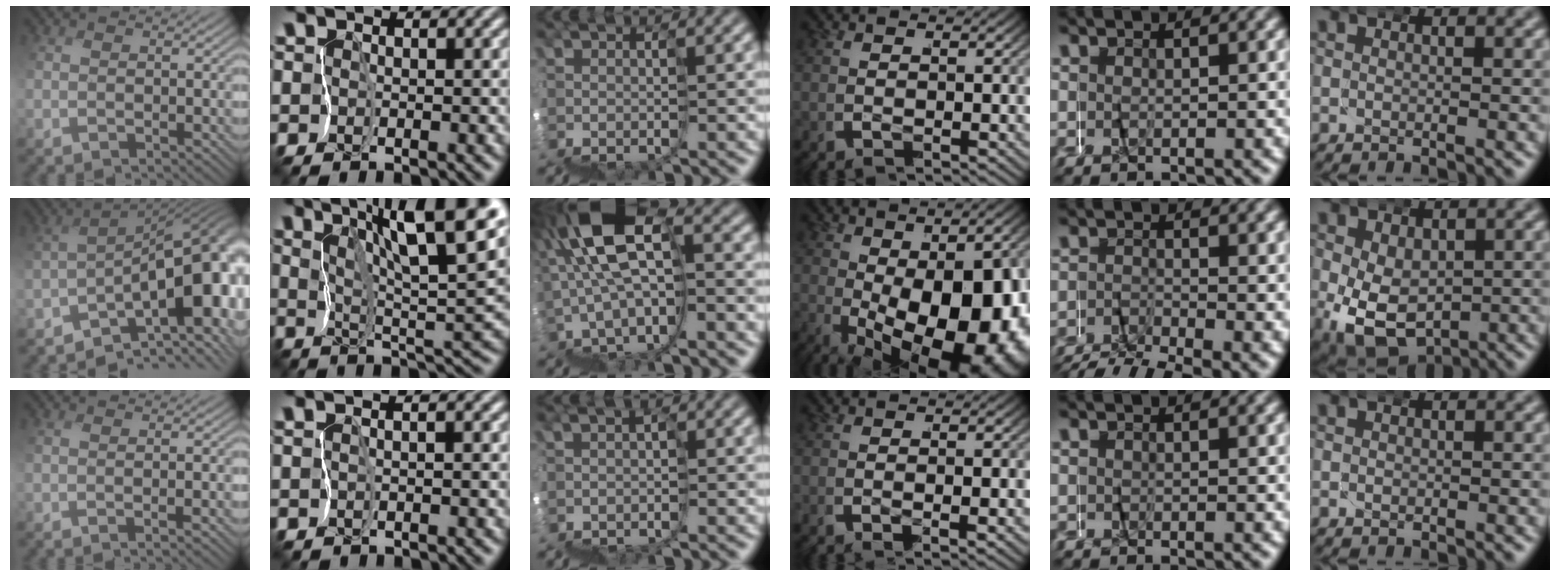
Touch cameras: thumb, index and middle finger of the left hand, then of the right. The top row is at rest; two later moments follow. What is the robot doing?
{"motion": "wrap", "object": "masking tape"}